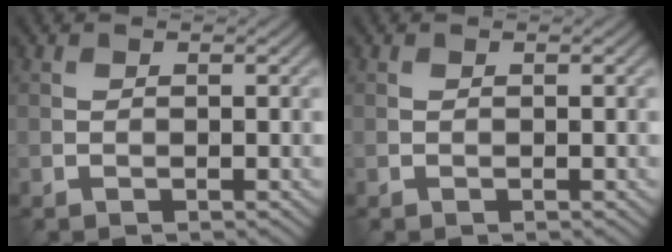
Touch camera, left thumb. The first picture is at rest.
{"total": 0.0}